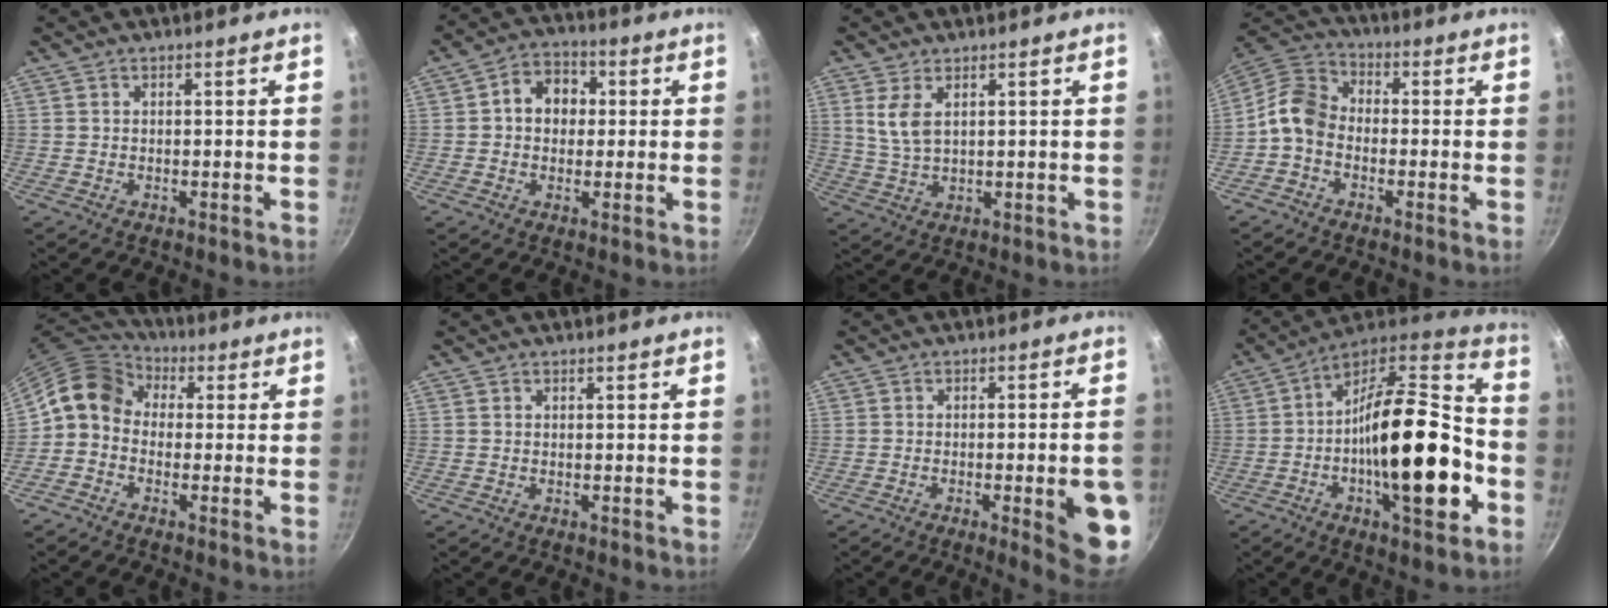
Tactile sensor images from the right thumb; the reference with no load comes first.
{"total": 7.9, "force": [0.9, 6.4, 4.6], "torque": [-0.036, 0.014, 0.001]}
{"total": 5.3, "force": [2.1, 2.6, 4.2], "torque": [-0.081, -0.017, 0.046]}
{"total": 8.0, "force": [-2.4, 6.0, 4.8], "torque": [-0.083, 0.039, -0.069]}
{"total": 9.9, "force": [0.0, 8.1, 5.7], "torque": [-0.094, 0.037, -0.026]}
{"total": 0.0}
{"total": 11.4, "force": [-3.2, 2.5, 10.6], "torque": [-0.106, 0.012, -0.035]}
{"total": 26.7, "force": [-6.3, 10.6, 23.7], "torque": [-0.348, 0.034, -0.111]}